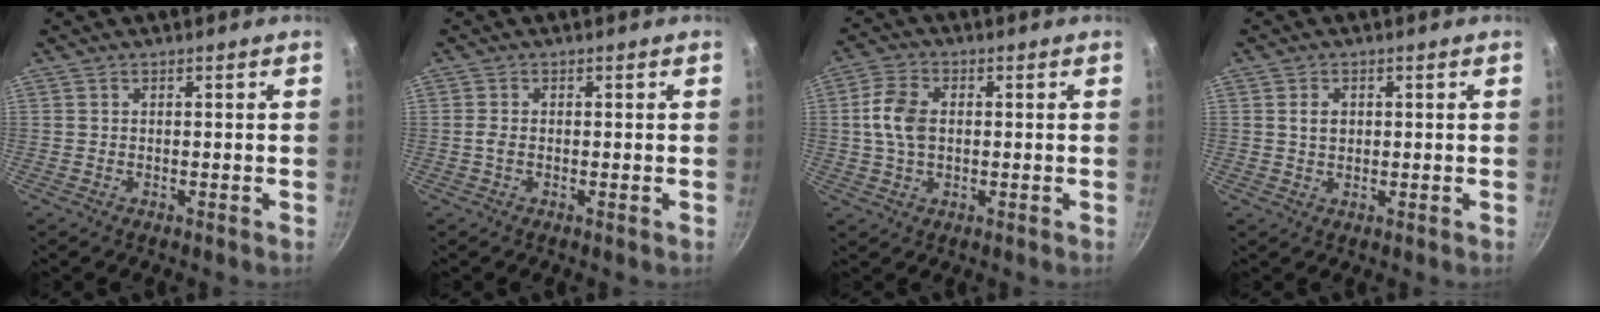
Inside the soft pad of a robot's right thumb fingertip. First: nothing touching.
{"total": 1.3, "force": [-0.3, 0.4, 1.2], "torque": [-0.031, 0.001, -0.010]}
{"total": 7.3, "force": [0.4, 4.8, 5.4], "torque": [-0.100, 0.013, 0.003]}
{"total": 2.5, "force": [0.5, 1.9, 1.6], "torque": [-0.019, 0.002, 0.009]}